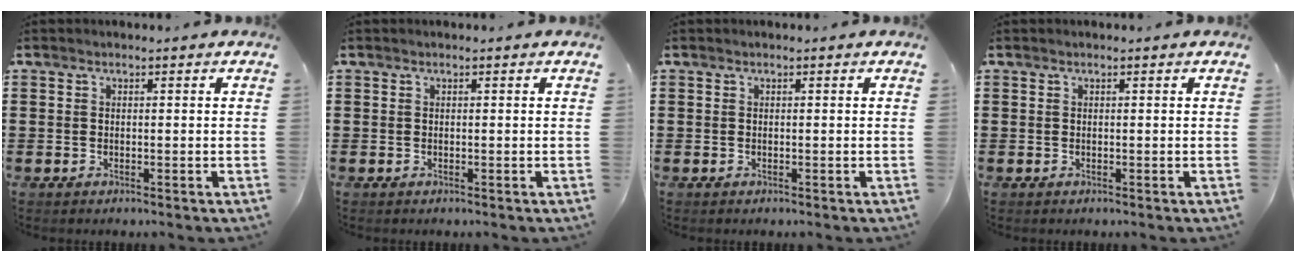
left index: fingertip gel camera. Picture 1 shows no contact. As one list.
[{"total": 0.0}, {"total": 0.0}, {"total": 0.0}]